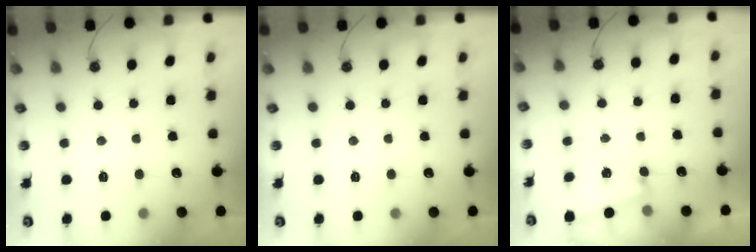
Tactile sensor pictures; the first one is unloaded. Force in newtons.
{"total": 0.0}
{"total": 1.7, "press": 0.9, "slide": 1.5}